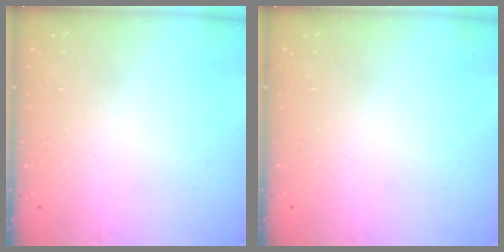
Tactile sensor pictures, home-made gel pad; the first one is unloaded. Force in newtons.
{"total": 0.0}